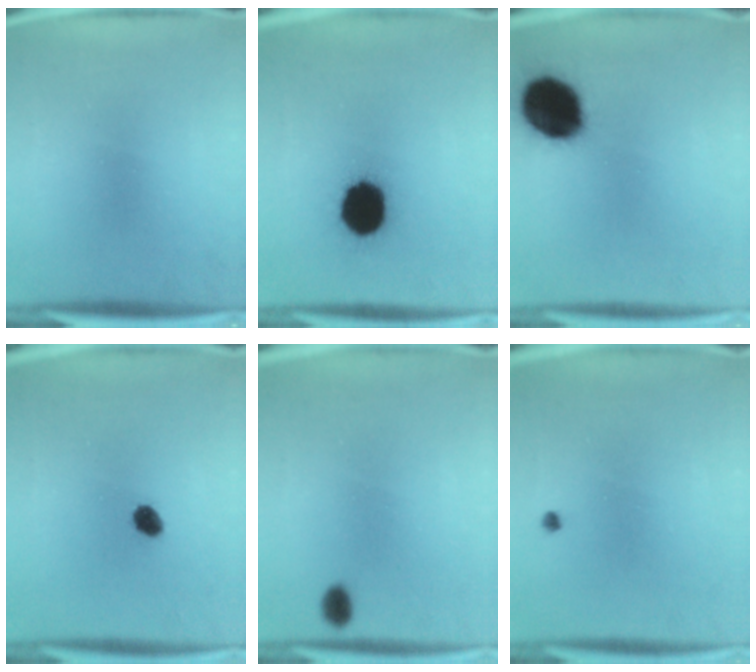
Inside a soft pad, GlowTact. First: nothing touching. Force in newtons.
{"total": 16.5}
{"total": 19.4}
{"total": 3.0}
{"total": 1.7}
{"total": 0.6}